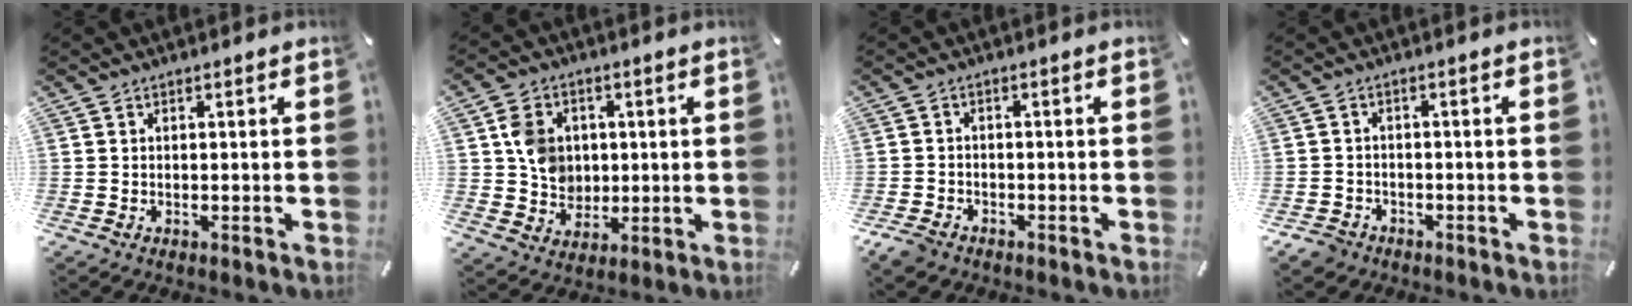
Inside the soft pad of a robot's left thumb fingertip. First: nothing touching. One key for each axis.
{"total": 8.6, "fx": 1.3, "fy": 7.8, "fz": 3.4, "tx": -0.051, "ty": 0.010, "tz": 0.029}
{"total": 3.1, "fx": -2.3, "fy": 1.9, "fz": 0.9, "tx": -0.028, "ty": 0.008, "tz": -0.047}
{"total": 3.3, "fx": -2.2, "fy": 2.3, "fz": 0.7, "tx": -0.024, "ty": 0.007, "tz": -0.048}